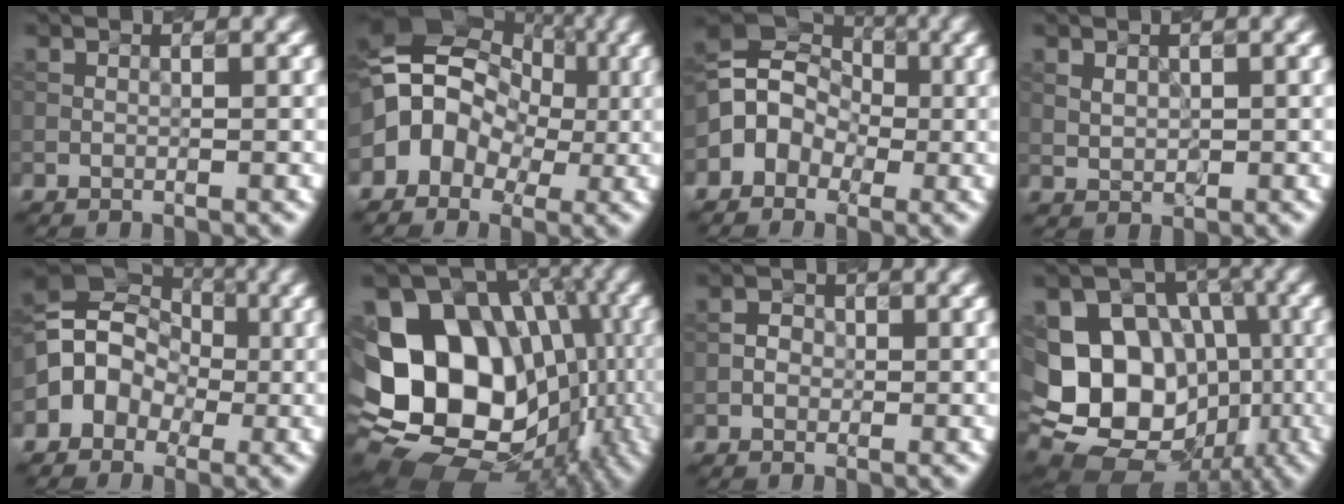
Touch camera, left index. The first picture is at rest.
{"total": 7.8, "force": [-0.5, 6.2, 4.6], "torque": [-0.051, 0.023, -0.031]}
{"total": 4.3, "force": [-1.0, 3.7, 1.9], "torque": [-0.027, 0.018, -0.034]}
{"total": 1.2, "force": [0.6, 0.8, 0.6], "torque": [-0.011, 0.002, 0.014]}
{"total": 5.1, "force": [-0.9, 4.4, 2.4], "torque": [-0.027, 0.017, -0.036]}
{"total": 17.8, "force": [-2.3, 13.9, 10.8], "torque": [-0.168, 0.010, -0.024]}
{"total": 1.1, "force": [-0.1, 1.0, 0.5], "torque": [-0.006, 0.004, -0.010]}
{"total": 14.5, "force": [-1.7, 12.0, 8.0], "torque": [-0.139, -0.004, -0.030]}